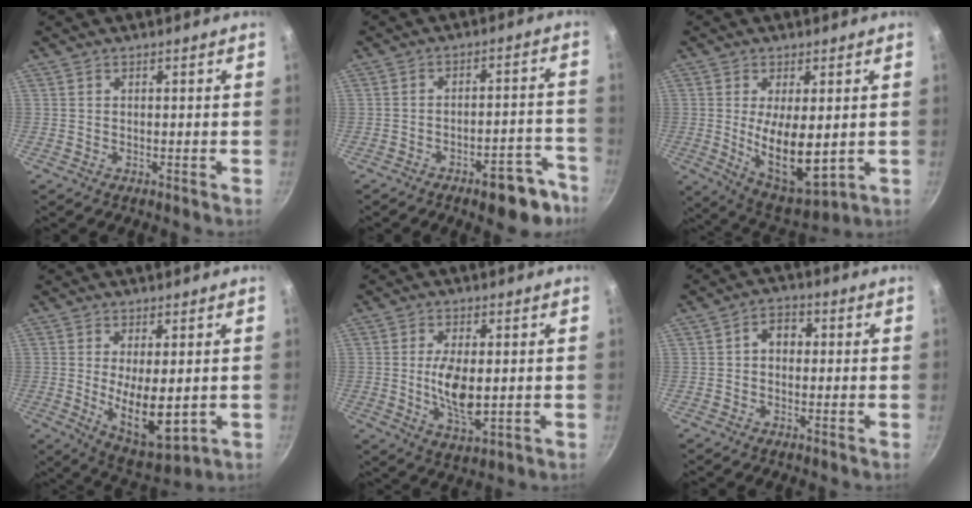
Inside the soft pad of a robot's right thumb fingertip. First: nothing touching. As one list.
[{"total": 11.0, "force": [-7.1, 4.4, 7.2], "torque": [-0.040, 0.060, -0.087]}, {"total": 13.1, "force": [-0.1, 5.5, 11.9], "torque": [-0.188, -0.027, 0.015]}, {"total": 11.4, "force": [-0.5, 4.7, 10.4], "torque": [-0.158, -0.025, 0.011]}, {"total": 9.2, "force": [0.0, 4.2, 8.2], "torque": [-0.152, -0.009, 0.007]}, {"total": 4.6, "force": [0.4, 3.6, 2.9], "torque": [-0.023, 0.012, -0.002]}]